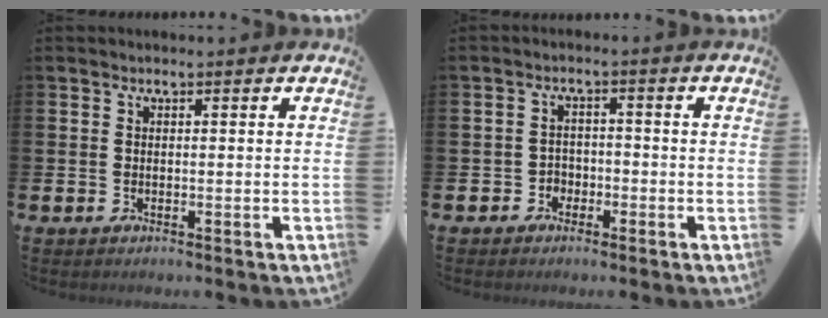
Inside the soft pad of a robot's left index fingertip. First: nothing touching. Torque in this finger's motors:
{"motor_torque": [-0.29, 0.14, -0.05, -0.01]}